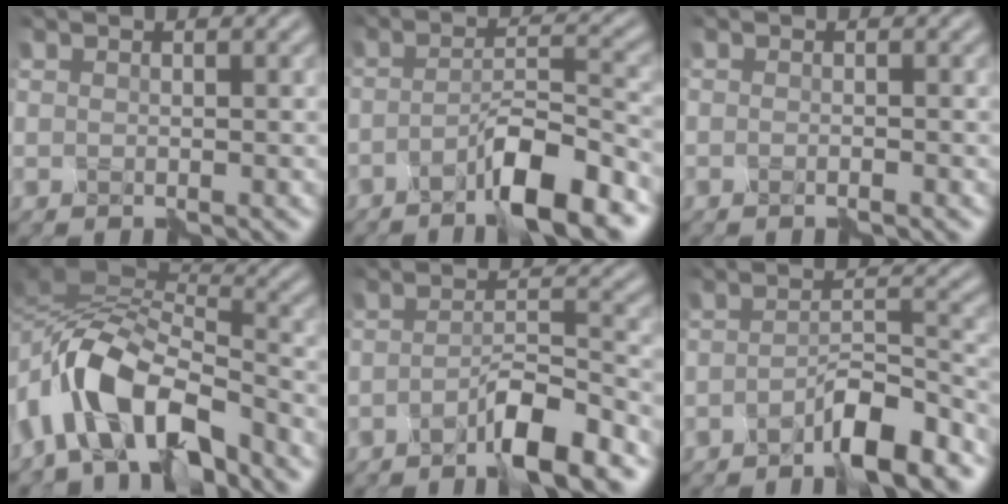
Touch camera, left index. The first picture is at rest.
{"total": 6.1, "force": [-4.1, 0.6, 4.4], "torque": [-0.072, 0.007, -0.071]}
{"total": 1.1, "force": [-1.0, -0.2, 0.4], "torque": [-0.006, -0.003, -0.019]}
{"total": 8.6, "force": [-5.2, 3.5, 5.9], "torque": [-0.101, 0.013, -0.110]}
{"total": 4.8, "force": [-3.6, 0.3, 3.2], "torque": [-0.055, 0.003, -0.065]}
{"total": 5.2, "force": [-4.0, 0.6, 3.2], "torque": [-0.053, 0.004, -0.069]}